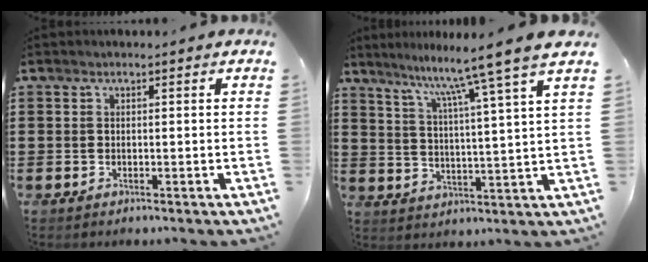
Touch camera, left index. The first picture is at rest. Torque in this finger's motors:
{"motor_torque": [1.47, -0.66, 0.84, 0.21]}